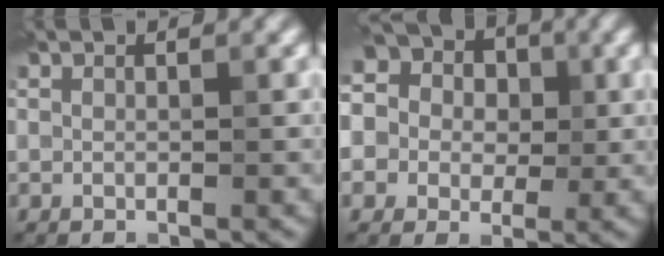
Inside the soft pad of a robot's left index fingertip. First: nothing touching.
{"total": 14.0, "force": [3.3, 12.4, 5.5], "torque": [-0.147, 0.050, 0.024]}